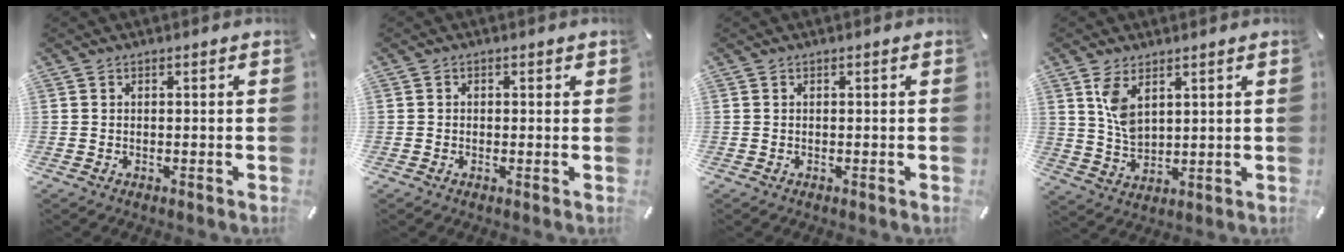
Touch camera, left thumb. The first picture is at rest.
{"total": 0.9, "force": [-0.2, 0.8, 0.2], "torque": [-0.003, 0.005, -0.006]}
{"total": 0.0}
{"total": 6.9, "force": [3.8, 3.8, 4.4], "torque": [-0.109, -0.015, 0.068]}